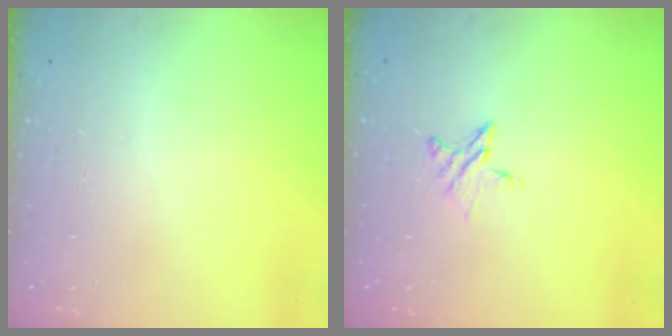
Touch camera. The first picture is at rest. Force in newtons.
{"total": 5.0, "press": 5.0, "slide": 0.6}